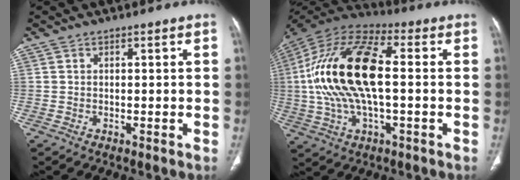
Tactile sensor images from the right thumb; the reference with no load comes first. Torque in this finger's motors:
{"motor_torque": [-0.93, 2.27, 2.61, -0.16, 0.82]}